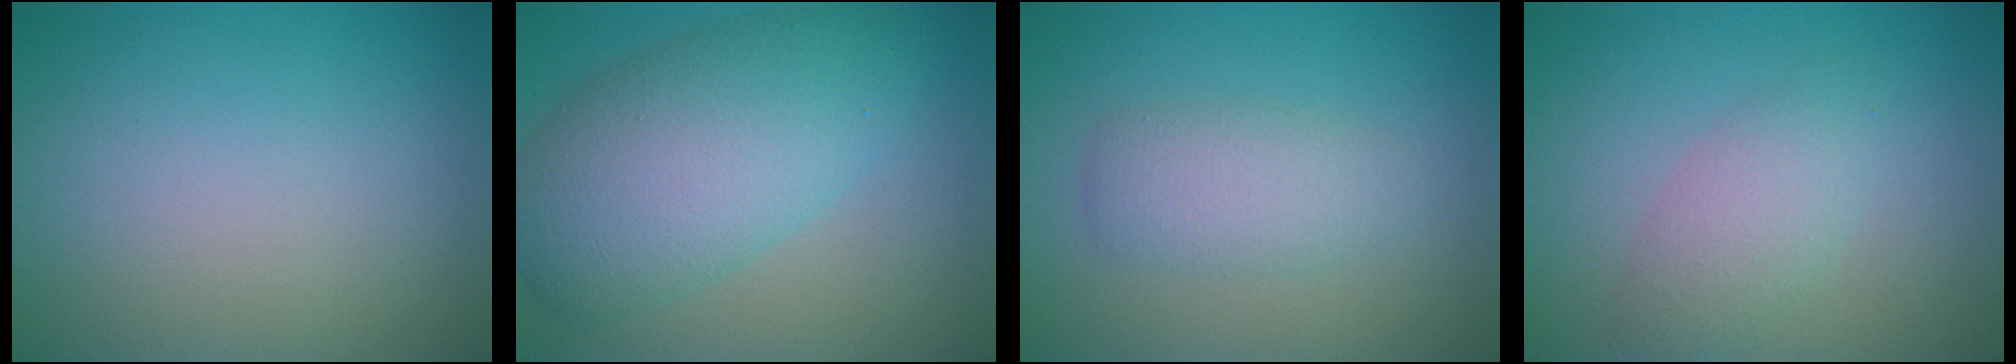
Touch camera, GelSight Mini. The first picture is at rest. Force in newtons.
{"total": 8.5, "press": 8.5, "slide": 0.1}
{"total": 3.0, "press": 3.0, "slide": 0.1}
{"total": 2.7, "press": 2.7, "slide": 0.1}